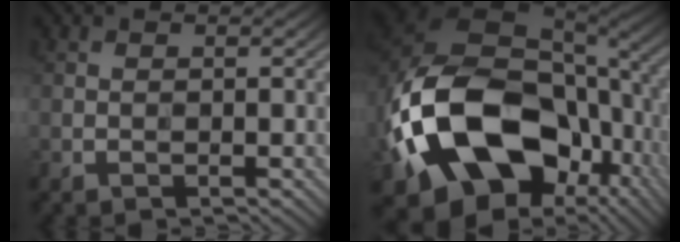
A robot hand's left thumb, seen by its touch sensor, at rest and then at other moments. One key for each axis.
{"total": 20.6, "fx": -4.7, "fy": 14.8, "fz": 13.6, "tx": -0.328, "ty": -0.039, "tz": -0.059}